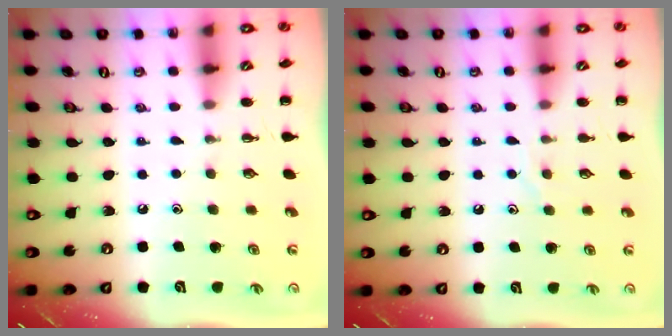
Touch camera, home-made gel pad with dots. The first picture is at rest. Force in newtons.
{"total": 5.8, "press": 5.7, "slide": 0.9}